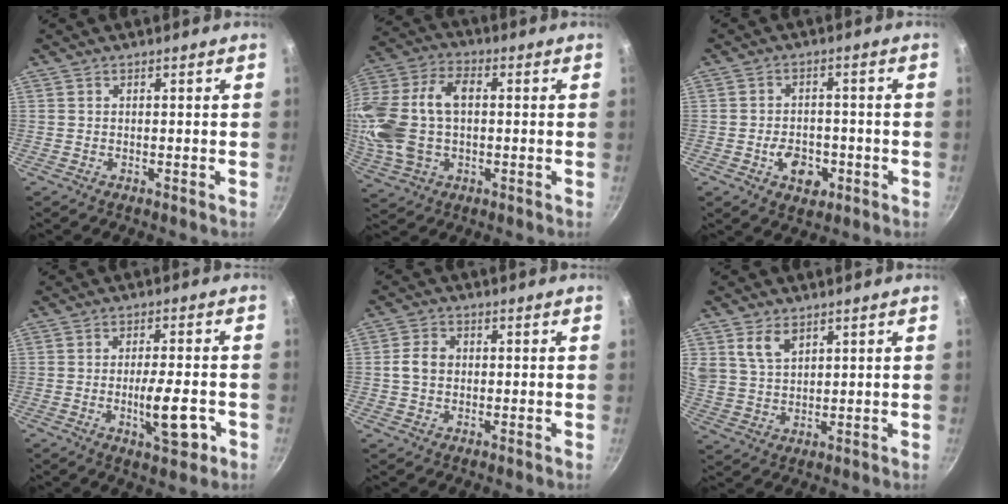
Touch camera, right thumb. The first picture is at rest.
{"total": 18.4, "force": [0.4, 11.7, 14.2], "torque": [-0.292, 0.029, 0.006]}
{"total": 7.3, "force": [-3.0, 4.9, 4.4], "torque": [-0.046, 0.021, -0.046]}
{"total": 8.7, "force": [-2.7, 2.6, 7.9], "torque": [-0.107, 0.010, -0.037]}
{"total": 4.2, "force": [0.0, 3.3, 2.5], "torque": [-0.037, 0.012, -0.005]}
{"total": 6.3, "force": [3.3, 4.1, 3.6], "torque": [-0.054, -0.016, 0.069]}